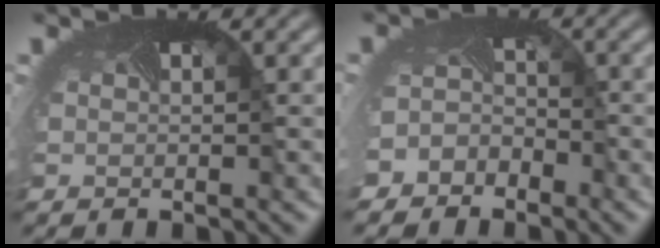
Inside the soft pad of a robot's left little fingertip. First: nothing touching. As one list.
[{"total": 3.2, "force": [-2.6, 1.6, -0.9], "torque": [0.011, -0.001, -0.051]}]